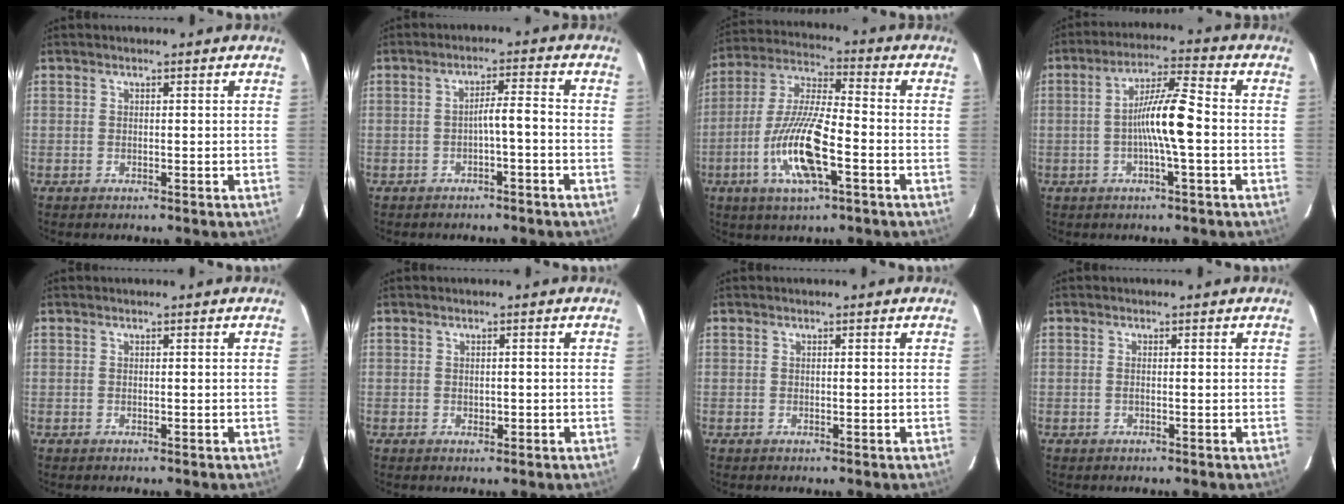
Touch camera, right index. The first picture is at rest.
{"total": 3.3, "force": [-1.2, 0.2, 3.1], "torque": [-0.044, 0.011, -0.020]}
{"total": 13.9, "force": [-4.9, 2.6, 12.8], "torque": [-0.262, -0.006, -0.088]}
{"total": 8.7, "force": [-1.2, 0.3, 8.7], "torque": [-0.158, 0.012, -0.027]}
{"total": 0.0}
{"total": 1.0, "force": [-0.2, 0.6, 0.7], "torque": [-0.011, -0.001, 0.001]}
{"total": 0.0}
{"total": 0.5, "force": [-0.1, 0.0, 0.5], "torque": [-0.013, 0.000, -0.002]}